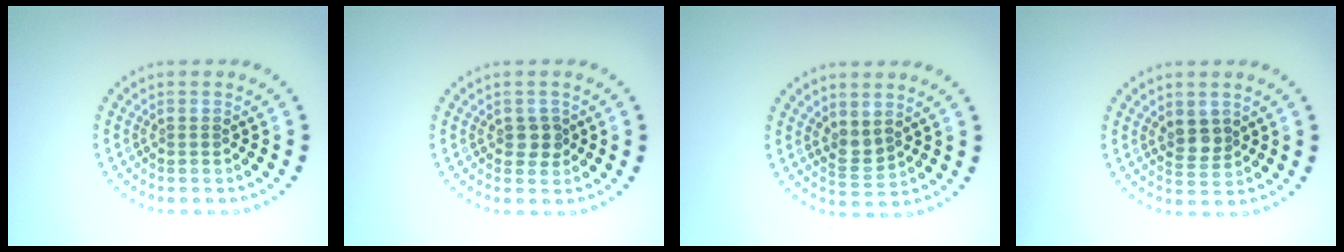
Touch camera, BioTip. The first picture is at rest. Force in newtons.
{"total": 1.3, "press": 1.3, "slide": 0.3}
{"total": 1.7, "press": 1.5, "slide": 0.7}
{"total": 1.9, "press": 1.8, "slide": 0.7}